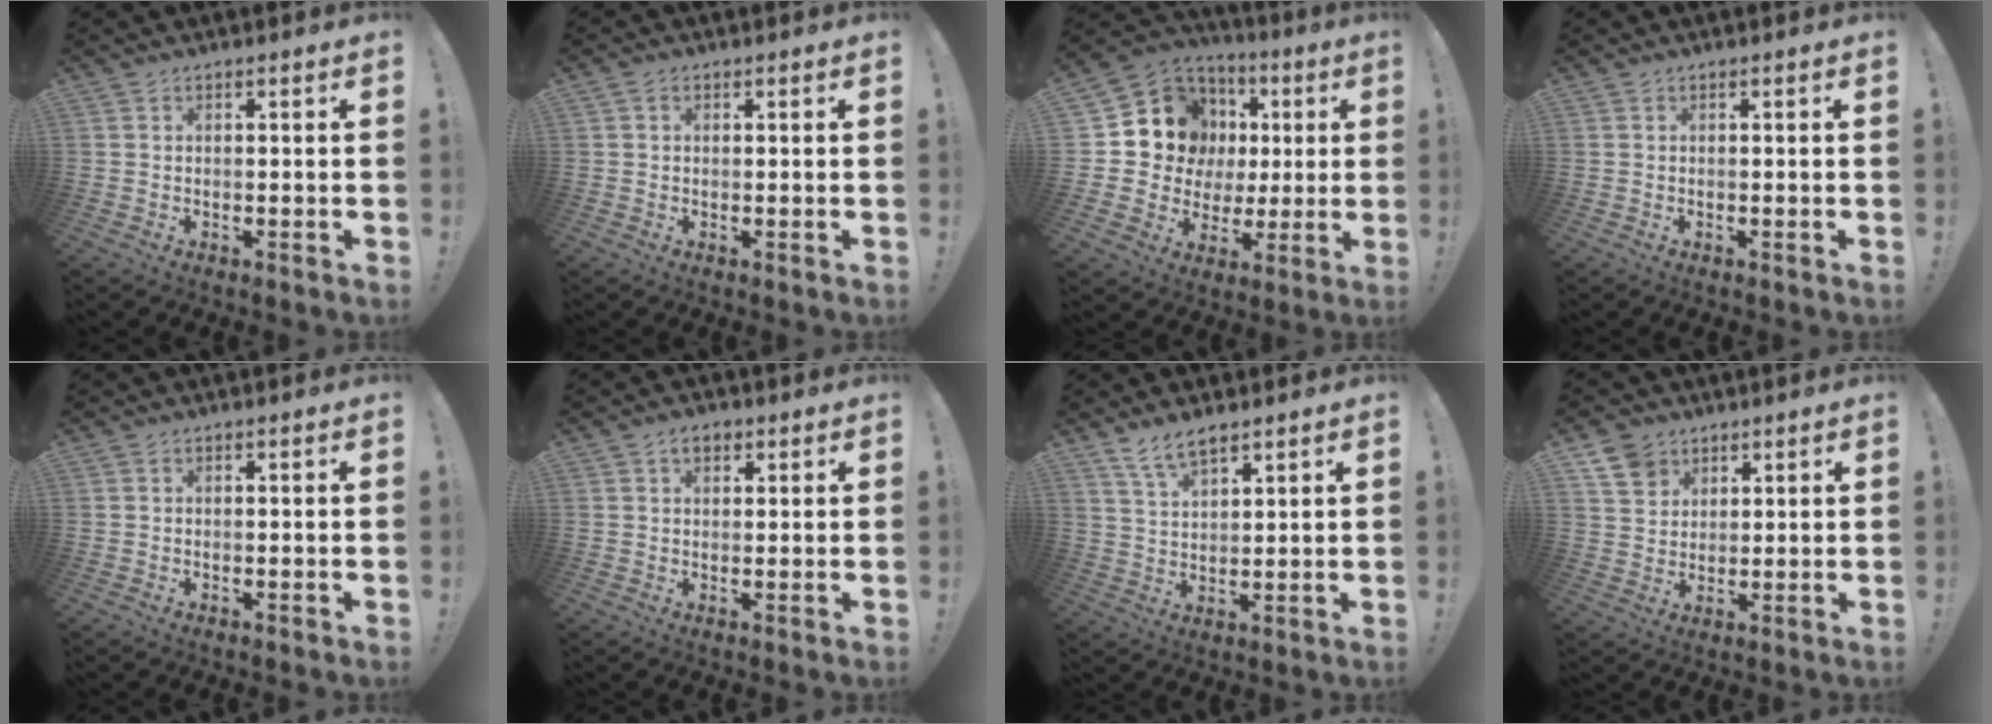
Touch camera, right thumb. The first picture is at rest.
{"total": 1.2, "force": [0.4, 1.0, 0.5], "torque": [-0.003, 0.002, 0.005]}
{"total": 14.0, "force": [3.8, 12.3, 5.5], "torque": [-0.073, -0.029, 0.098]}
{"total": 0.0}
{"total": 0.0}
{"total": 3.8, "force": [1.8, 2.5, 2.3], "torque": [-0.026, 0.000, 0.029]}
{"total": 6.7, "force": [5.1, 2.5, 3.7], "torque": [-0.066, -0.022, 0.095]}
{"total": 7.7, "force": [4.9, 5.6, 2.0], "torque": [-0.025, -0.030, 0.096]}